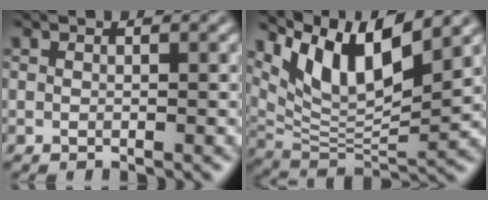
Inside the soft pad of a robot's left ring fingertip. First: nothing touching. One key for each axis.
{"total": 9.3, "fx": 5.3, "fy": 3.3, "fz": 6.9, "tx": -0.127, "ty": 0.002, "tz": 0.107}